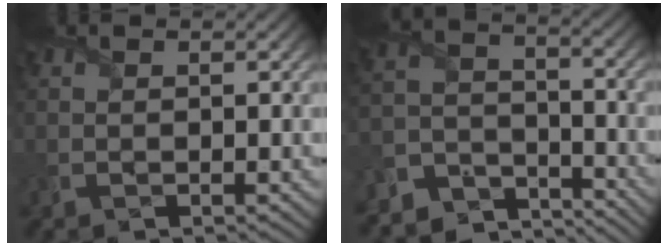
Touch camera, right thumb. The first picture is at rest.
{"total": 8.3, "force": [-7.3, 3.3, 2.0], "torque": [-0.041, -0.013, -0.151]}